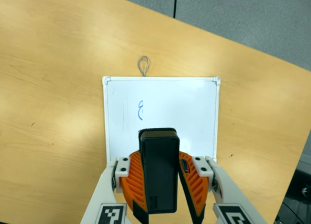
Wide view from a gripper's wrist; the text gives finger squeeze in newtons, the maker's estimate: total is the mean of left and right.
{"total": 8.9, "left": 9.3, "right": 8.6}